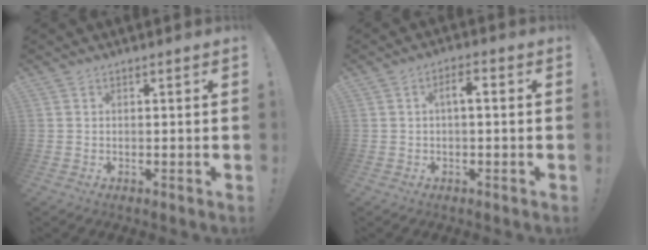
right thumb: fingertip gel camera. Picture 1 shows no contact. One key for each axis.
{"total": 3.8, "fx": -0.2, "fy": 1.0, "fz": 3.6, "tx": -0.068, "ty": 0.012, "tz": -0.008}